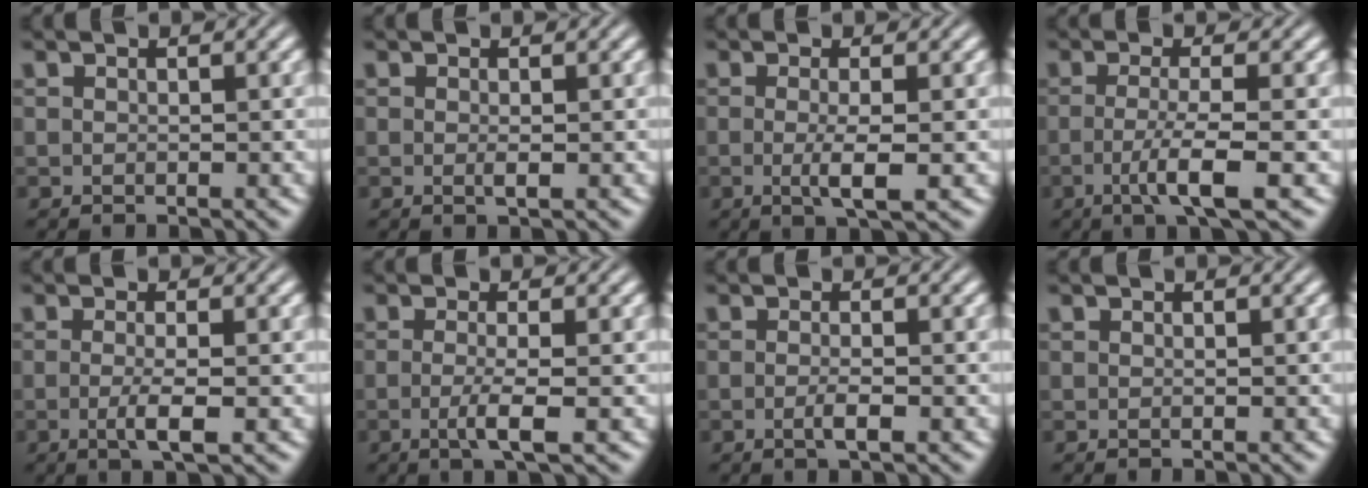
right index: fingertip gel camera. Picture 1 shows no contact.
{"total": 0.8, "force": [-0.2, 0.0, 0.7], "torque": [-0.015, -0.004, -0.002]}
{"total": 2.8, "force": [-0.7, -0.3, 2.7], "torque": [-0.048, -0.012, -0.007]}
{"total": 3.9, "force": [-1.2, -0.4, 3.7], "torque": [-0.064, -0.016, -0.013]}
{"total": 2.5, "force": [-0.9, -0.3, 2.4], "torque": [-0.044, -0.011, -0.011]}
{"total": 2.7, "force": [-0.8, -0.5, 2.5], "torque": [-0.046, -0.013, -0.010]}
{"total": 1.5, "force": [-0.8, -0.1, 1.3], "torque": [-0.023, -0.005, -0.013]}
{"total": 0.0}